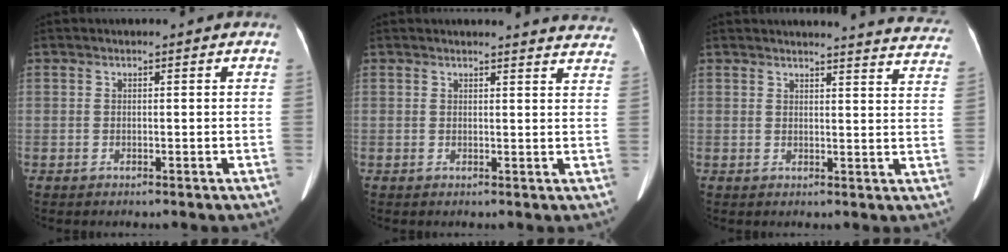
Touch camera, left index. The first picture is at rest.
{"total": 11.4, "force": [11.2, 1.3, 1.9], "torque": [0.007, -0.047, 0.089]}
{"total": 18.7, "force": [18.3, 1.7, 3.3], "torque": [-0.019, -0.080, 0.180]}